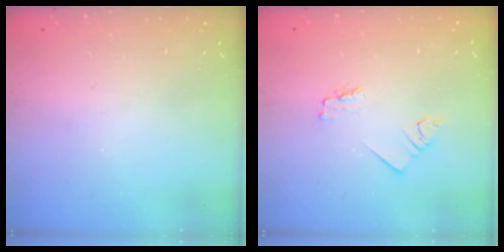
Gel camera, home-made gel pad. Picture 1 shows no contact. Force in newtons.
{"total": 1.7, "press": 1.7, "slide": 0.3}